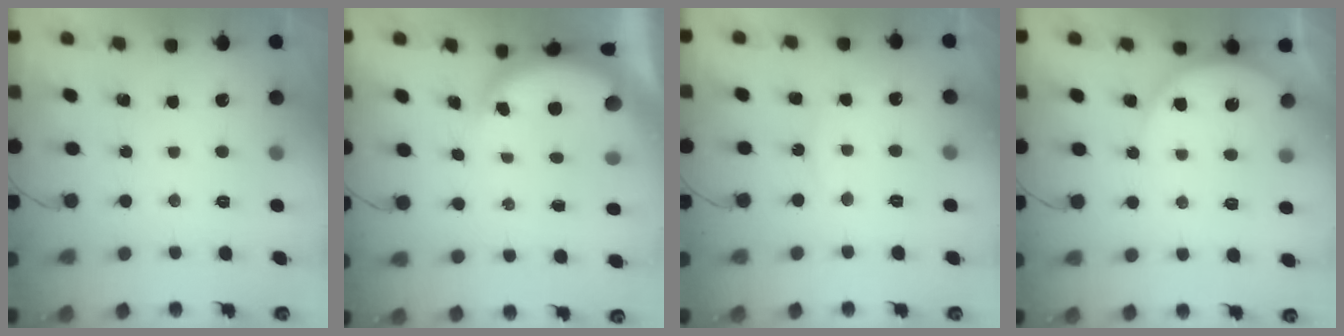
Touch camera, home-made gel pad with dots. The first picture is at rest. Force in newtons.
{"total": 4.8, "press": 4.7, "slide": 1.2}
{"total": 4.1, "press": 4.1, "slide": 0.2}
{"total": 6.1, "press": 6.1, "slide": 0.7}